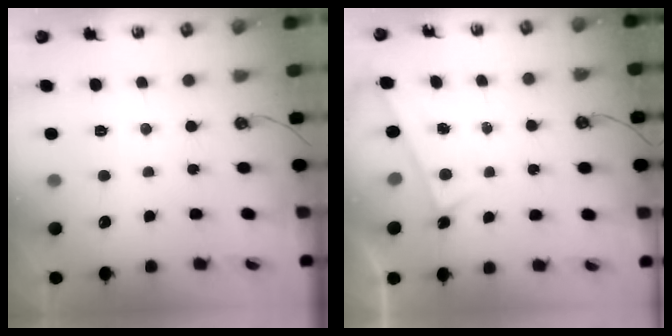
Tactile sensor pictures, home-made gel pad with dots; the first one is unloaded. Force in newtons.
{"total": 1.4, "press": 1.1, "slide": 0.7}